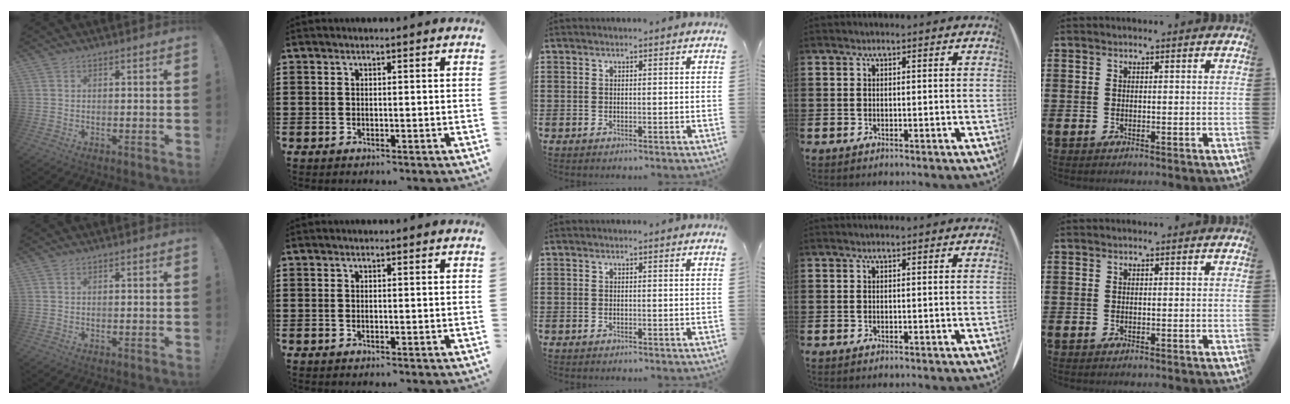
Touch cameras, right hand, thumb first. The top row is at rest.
{}